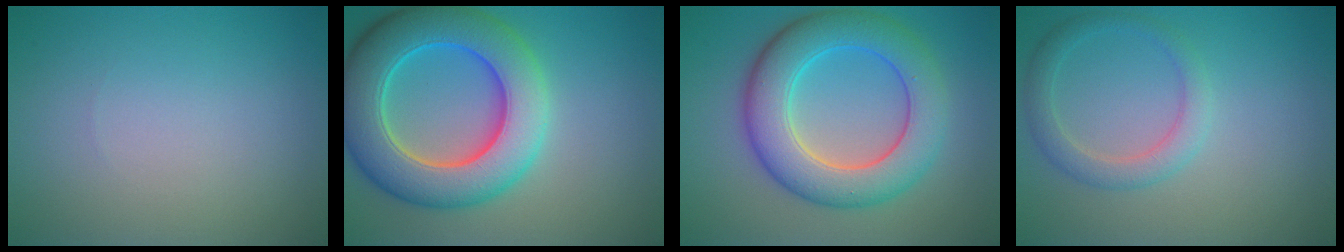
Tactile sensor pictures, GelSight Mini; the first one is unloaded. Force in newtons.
{"total": 10.1, "press": 10.1, "slide": 0.3}
{"total": 8.1, "press": 8.1, "slide": 0.1}
{"total": 2.6, "press": 2.6, "slide": 0.2}